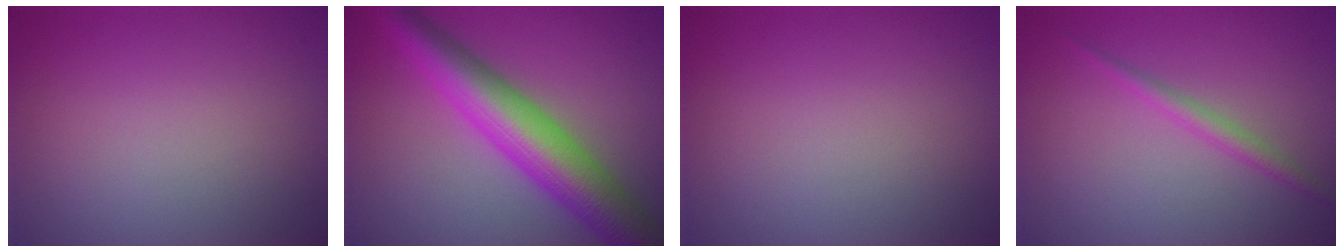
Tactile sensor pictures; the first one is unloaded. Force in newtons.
{"total": 9.2, "press": 9.2, "slide": 0.3}
{"total": 0.0}
{"total": 1.7, "press": 1.7, "slide": 0.1}